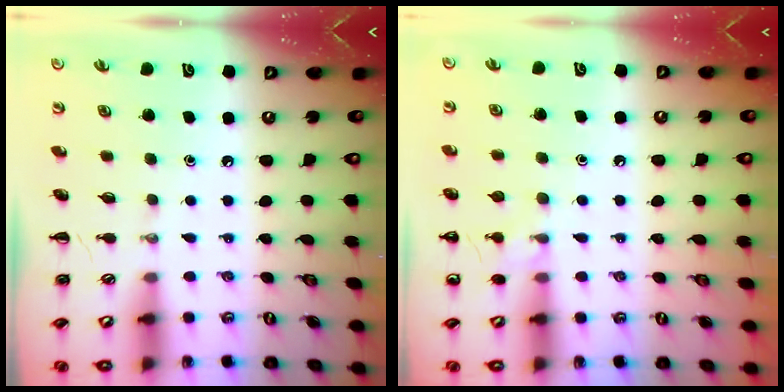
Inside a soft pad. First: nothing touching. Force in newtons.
{"total": 6.6, "press": 6.3, "slide": 2.0}